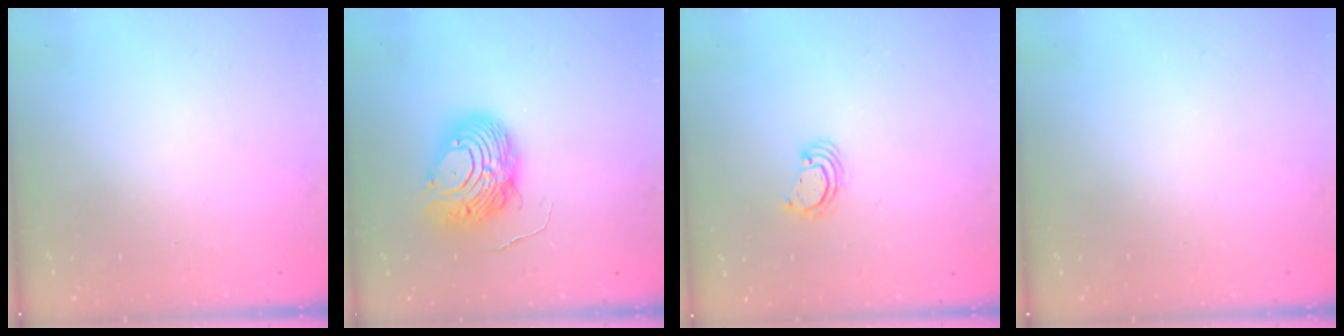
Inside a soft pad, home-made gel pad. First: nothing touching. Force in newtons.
{"total": 10.2, "press": 10.2, "slide": 1.1}
{"total": 2.2, "press": 2.2, "slide": 0.2}
{"total": 0.0}